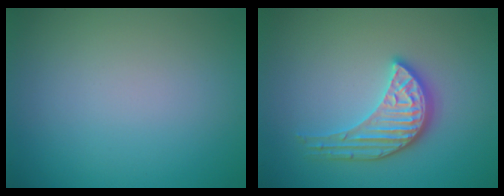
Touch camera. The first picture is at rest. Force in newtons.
{"total": 3.9, "press": 3.5, "slide": 1.6}